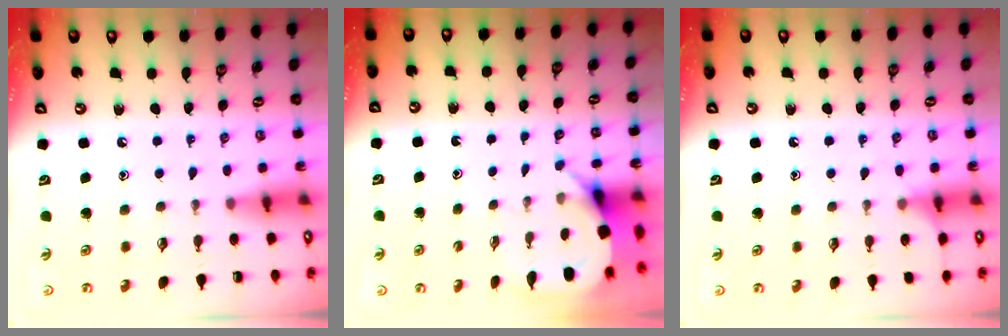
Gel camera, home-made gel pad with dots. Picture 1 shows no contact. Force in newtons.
{"total": 3.9, "press": 3.9, "slide": 0.3}
{"total": 4.7, "press": 4.7, "slide": 0.6}